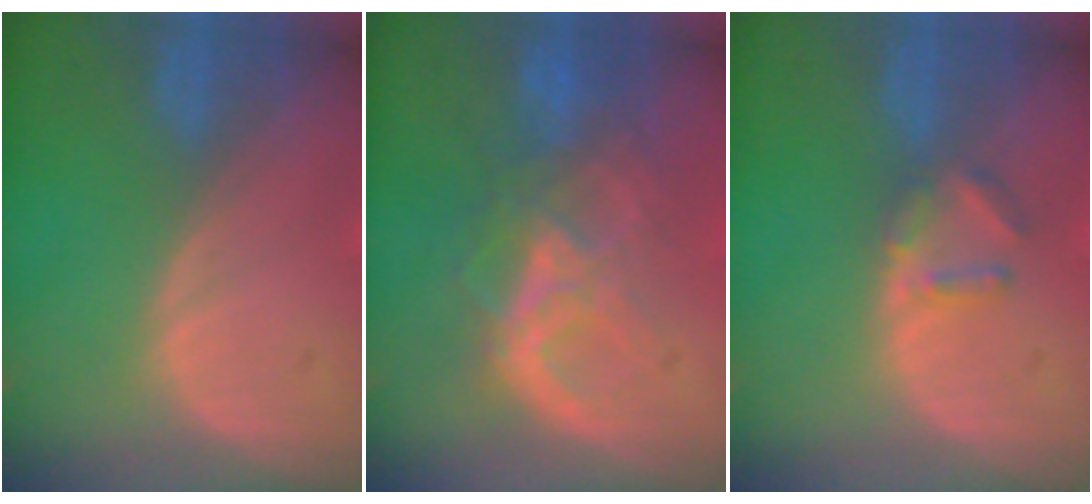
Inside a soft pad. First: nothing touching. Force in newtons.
{"total": 8.6, "press": 7.5, "slide": 4.2}
{"total": 3.0, "press": 3.0, "slide": 0.4}